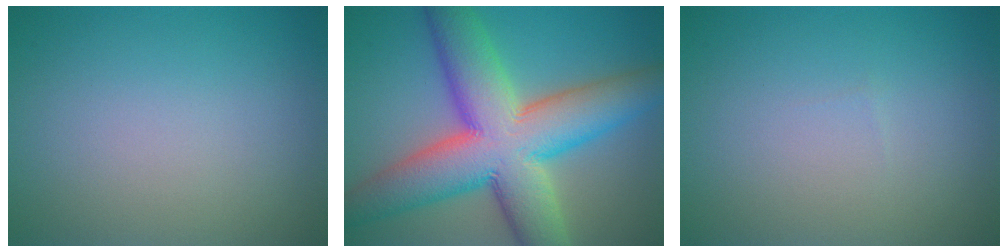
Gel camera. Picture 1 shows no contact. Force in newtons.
{"total": 13.3, "press": 13.2, "slide": 0.6}
{"total": 0.0}